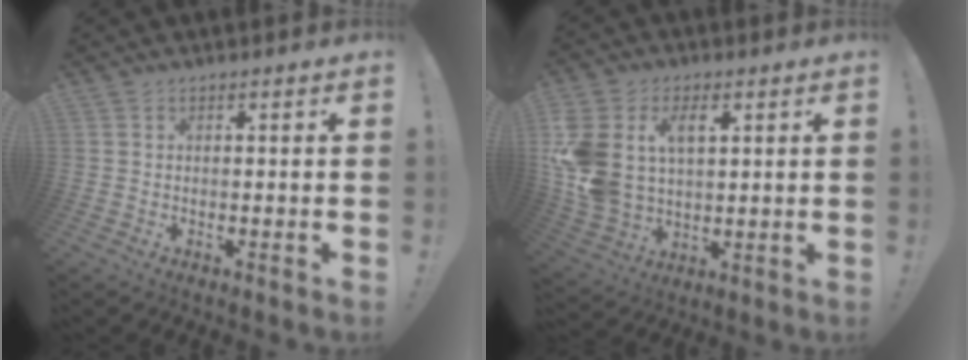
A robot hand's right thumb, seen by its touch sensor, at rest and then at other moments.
{"total": 14.7, "force": [5.3, 10.4, 9.0], "torque": [-0.182, -0.022, 0.100]}